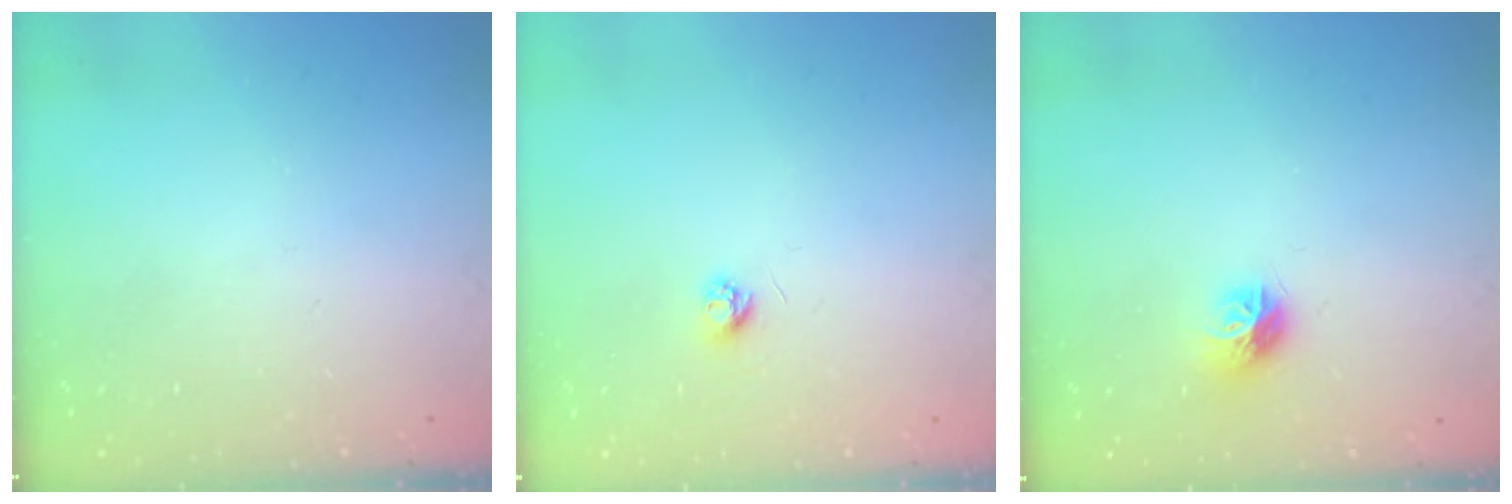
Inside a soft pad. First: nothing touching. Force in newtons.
{"total": 3.2, "press": 3.2, "slide": 0.4}
{"total": 8.1, "press": 8.1, "slide": 0.2}